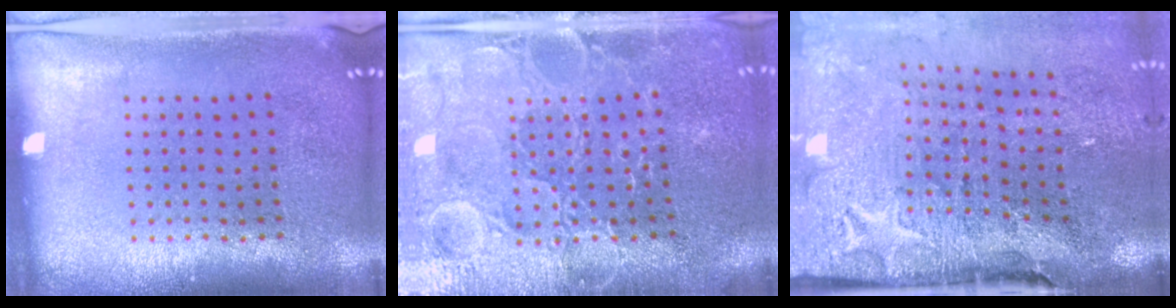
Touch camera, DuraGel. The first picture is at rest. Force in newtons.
{"total": 3.6, "press": 3.5, "slide": 1.0}
{"total": 4.5, "press": 3.5, "slide": 2.7}